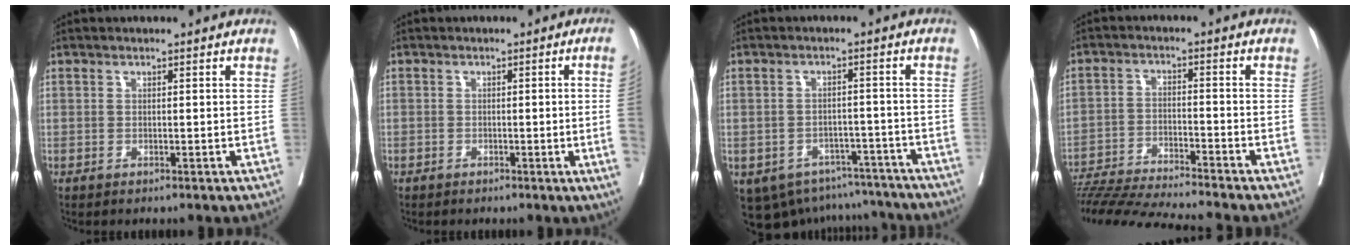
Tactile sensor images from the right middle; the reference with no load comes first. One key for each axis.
{"total": 3.3, "fx": -0.6, "fy": -1.0, "fz": 3.1, "tx": -0.036, "ty": -0.006, "tz": -0.008}
{"total": 12.8, "fx": -10.4, "fy": 6.9, "fz": 2.5, "tx": -0.042, "ty": 0.023, "tz": -0.124}
{"total": 12.8, "fx": -11.9, "fy": -1.7, "fz": 4.3, "tx": -0.052, "ty": -0.016, "tz": -0.202}